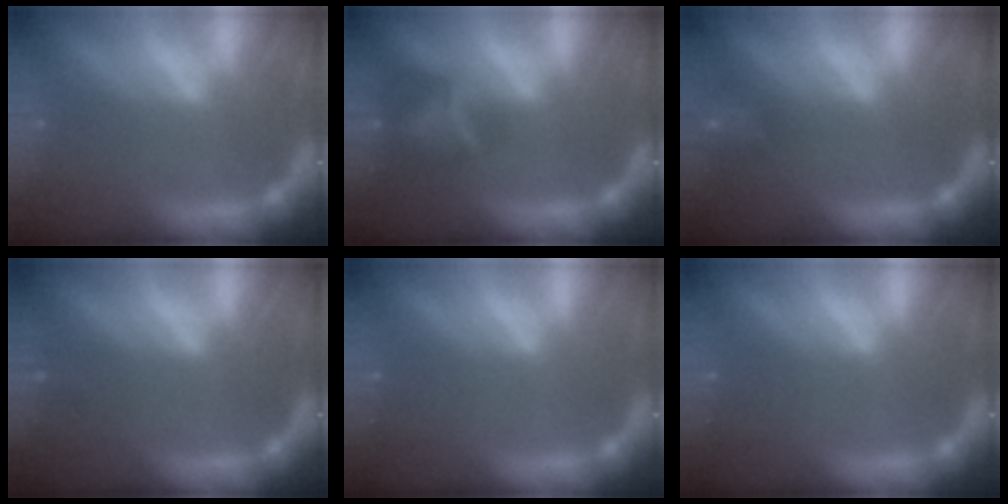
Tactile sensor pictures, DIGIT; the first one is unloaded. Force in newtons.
{"total": 4.0}
{"total": 2.9}
{"total": 0.9}
{"total": 0.0}
{"total": 0.0}